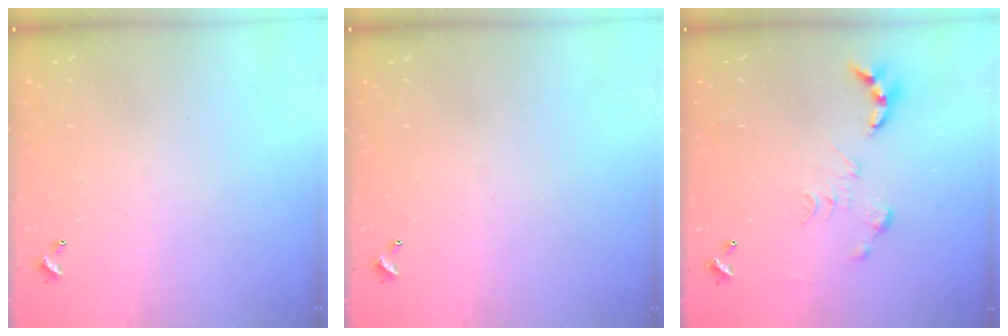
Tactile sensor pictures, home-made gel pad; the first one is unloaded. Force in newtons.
{"total": 0.0}
{"total": 0.0}